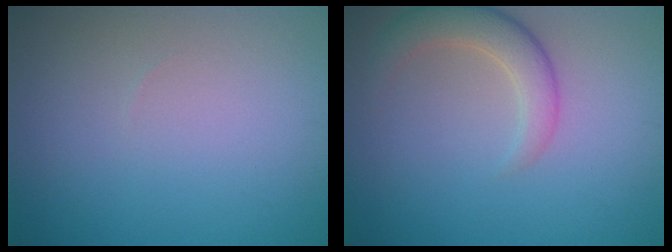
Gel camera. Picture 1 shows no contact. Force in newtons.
{"total": 3.4, "press": 3.4, "slide": 0.4}